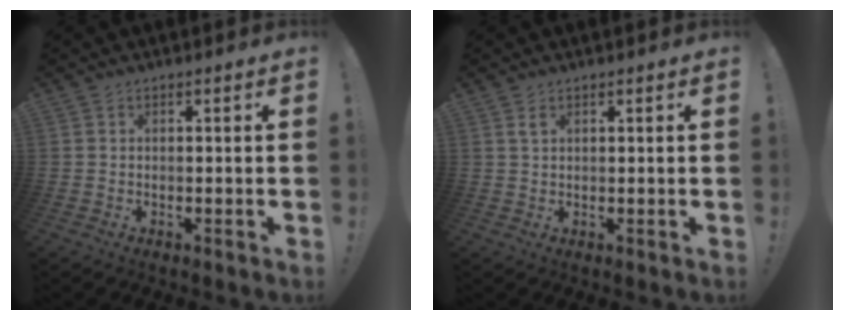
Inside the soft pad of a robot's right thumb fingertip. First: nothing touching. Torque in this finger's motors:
{"motor_torque": [-0.02, 0.10, -0.48, 0.06, -0.12]}